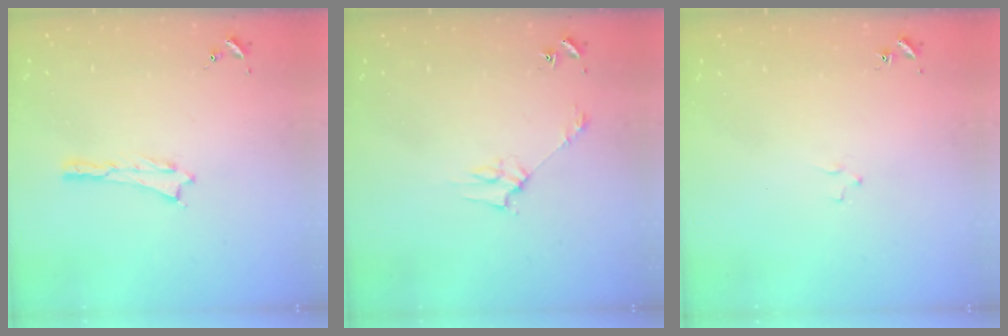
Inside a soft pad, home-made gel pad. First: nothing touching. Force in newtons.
{"total": 2.8, "press": 2.8, "slide": 0.2}
{"total": 1.2, "press": 1.2, "slide": 0.2}